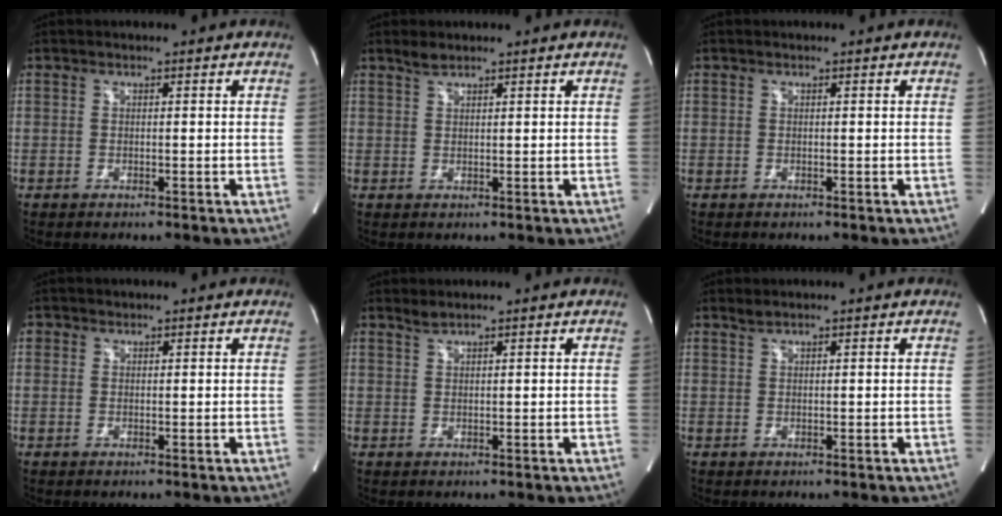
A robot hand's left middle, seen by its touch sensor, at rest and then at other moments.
{"total": 1.5, "force": [1.3, 0.3, 0.5], "torque": [-0.015, 0.005, 0.031]}
{"total": 0.0}
{"total": 0.7, "force": [0.4, 0.6, 0.0], "torque": [0.004, 0.000, 0.006]}
{"total": 1.1, "force": [1.0, -0.2, 0.3], "torque": [-0.010, 0.003, 0.026]}
{"total": 0.9, "force": [0.8, -0.1, 0.3], "torque": [-0.011, 0.005, 0.022]}